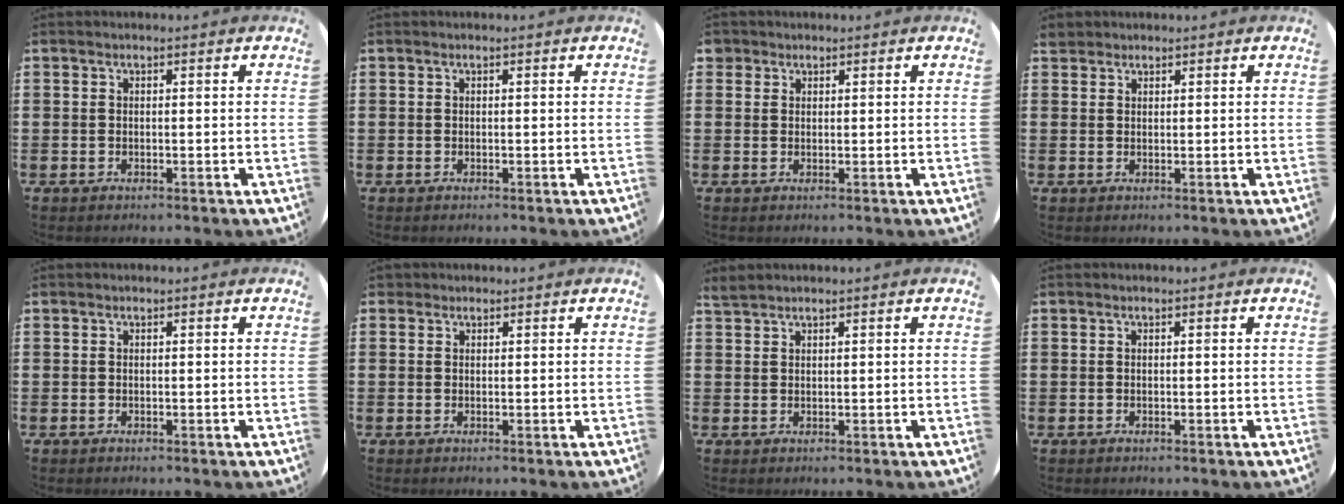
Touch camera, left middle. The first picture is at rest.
{"total": 0.0}
{"total": 1.2, "force": [1.0, 0.7, 0.0], "torque": [0.007, 0.001, 0.018]}
{"total": 1.4, "force": [1.3, 0.5, -0.1], "torque": [0.006, 0.001, 0.024]}
{"total": 0.0}
{"total": 0.8, "force": [0.6, 0.4, -0.1], "torque": [0.009, 0.001, 0.010]}
{"total": 1.2, "force": [1.2, 0.0, -0.1], "torque": [0.001, 0.001, 0.023]}
{"total": 0.0}